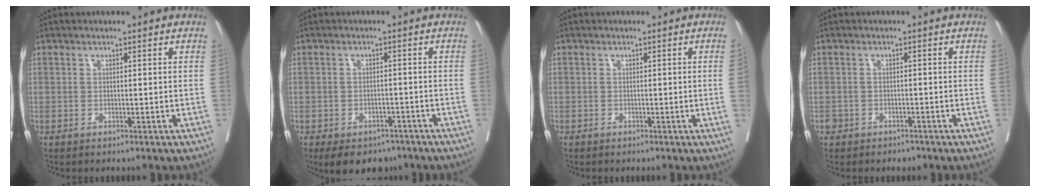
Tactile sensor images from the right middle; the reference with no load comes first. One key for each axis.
{"total": 8.4, "fx": -6.1, "fy": 4.8, "fz": 3.2, "tx": -0.040, "ty": 0.005, "tz": -0.085}
{"total": 1.0, "fx": -0.1, "fy": -0.4, "fz": 0.8, "tx": -0.005, "ty": 0.000, "tz": -0.002}
{"total": 2.3, "fx": -1.6, "fy": 1.6, "fz": 0.2, "tx": -0.008, "ty": 0.005, "tz": -0.027}